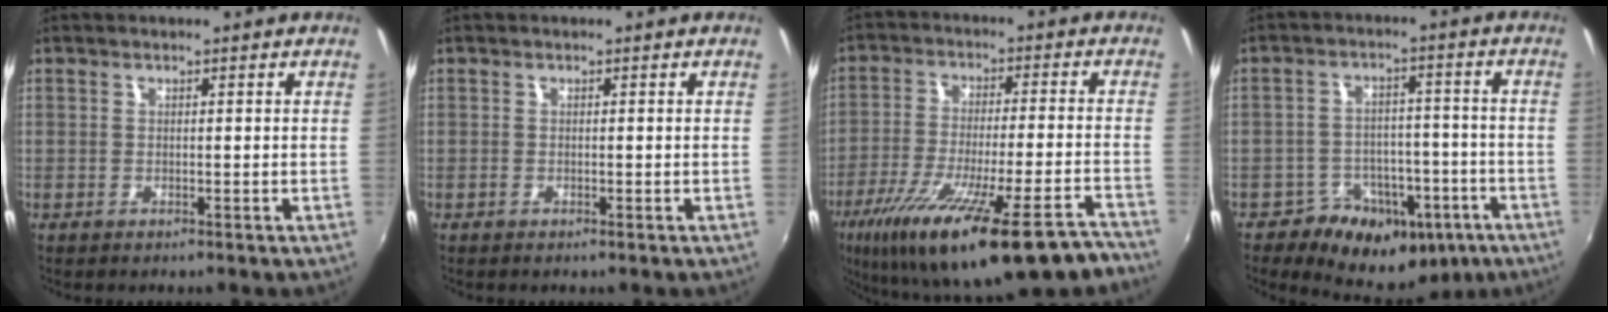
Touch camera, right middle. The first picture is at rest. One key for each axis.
{"total": 0.0}
{"total": 26.7, "fx": -19.4, "fy": 4.7, "fz": 17.8, "tx": -0.308, "ty": -0.075, "tz": -0.288}
{"total": 13.7, "fx": -8.0, "fy": 10.0, "fz": 5.0, "tx": -0.092, "ty": 0.025, "tz": -0.096}